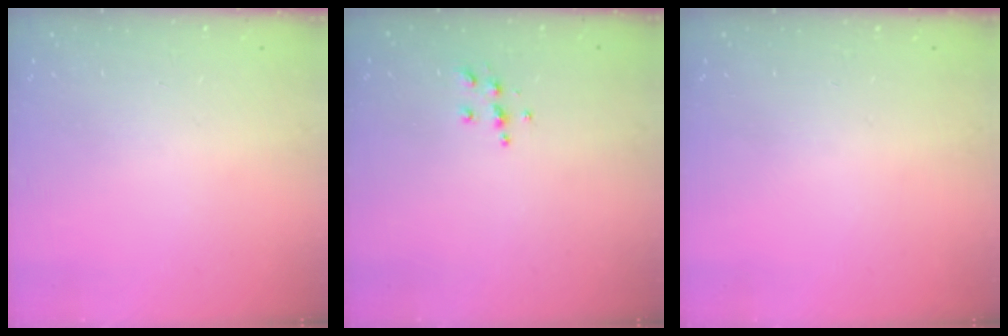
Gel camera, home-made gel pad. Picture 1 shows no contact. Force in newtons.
{"total": 4.9, "press": 4.9, "slide": 0.5}
{"total": 0.0}